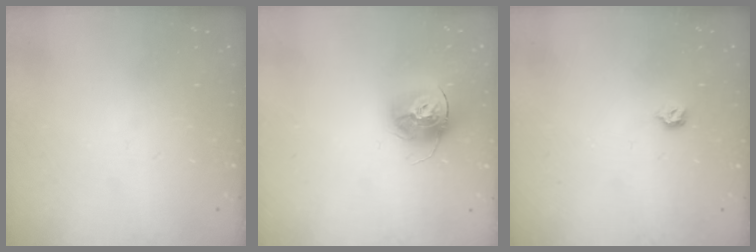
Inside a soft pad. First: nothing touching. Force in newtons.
{"total": 14.9, "press": 14.8, "slide": 1.3}
{"total": 4.0, "press": 4.0, "slide": 0.8}